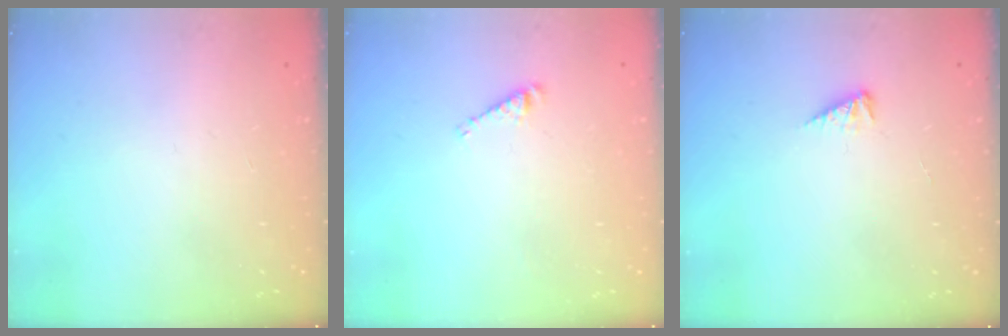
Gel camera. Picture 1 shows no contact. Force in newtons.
{"total": 3.3, "press": 3.3, "slide": 0.4}
{"total": 3.9, "press": 3.9, "slide": 0.5}